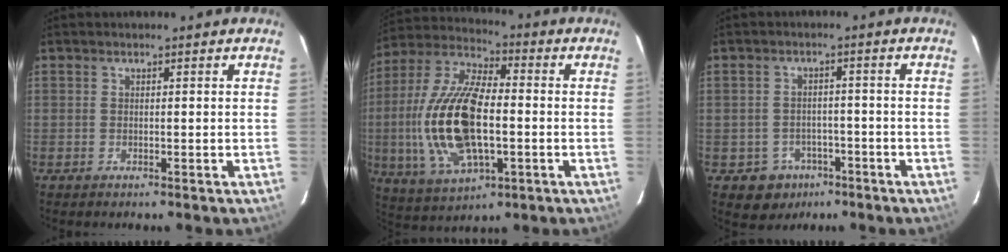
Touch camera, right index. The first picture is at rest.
{"total": 20.3, "force": [-2.5, 9.2, 17.9], "torque": [-0.376, -0.002, -0.041]}
{"total": 6.3, "force": [-3.4, 5.2, 0.9], "torque": [-0.030, 0.027, -0.035]}